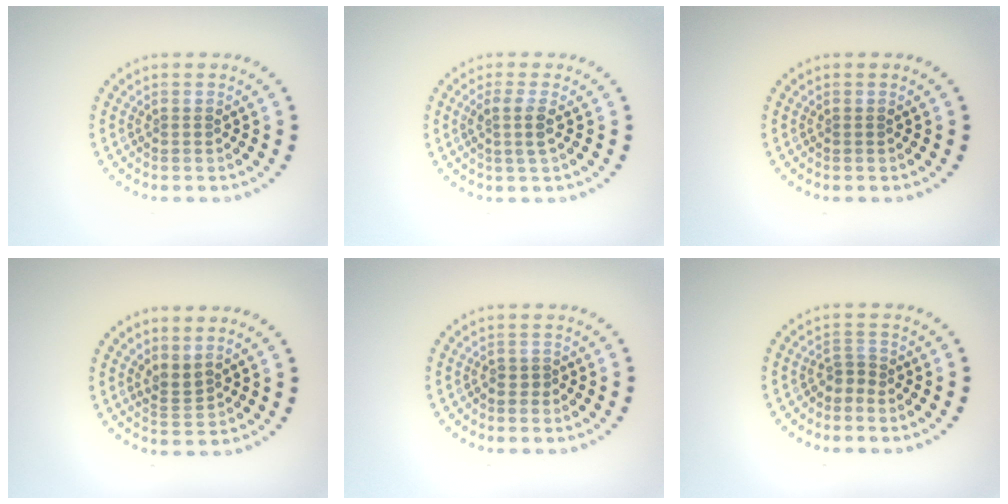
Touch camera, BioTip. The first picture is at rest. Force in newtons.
{"total": 1.9, "press": 1.5, "slide": 1.2}
{"total": 0.0}
{"total": 1.7, "press": 1.3, "slide": 1.2}
{"total": 0.8, "press": 0.4, "slide": 0.7}
{"total": 1.5, "press": 1.0, "slide": 1.2}